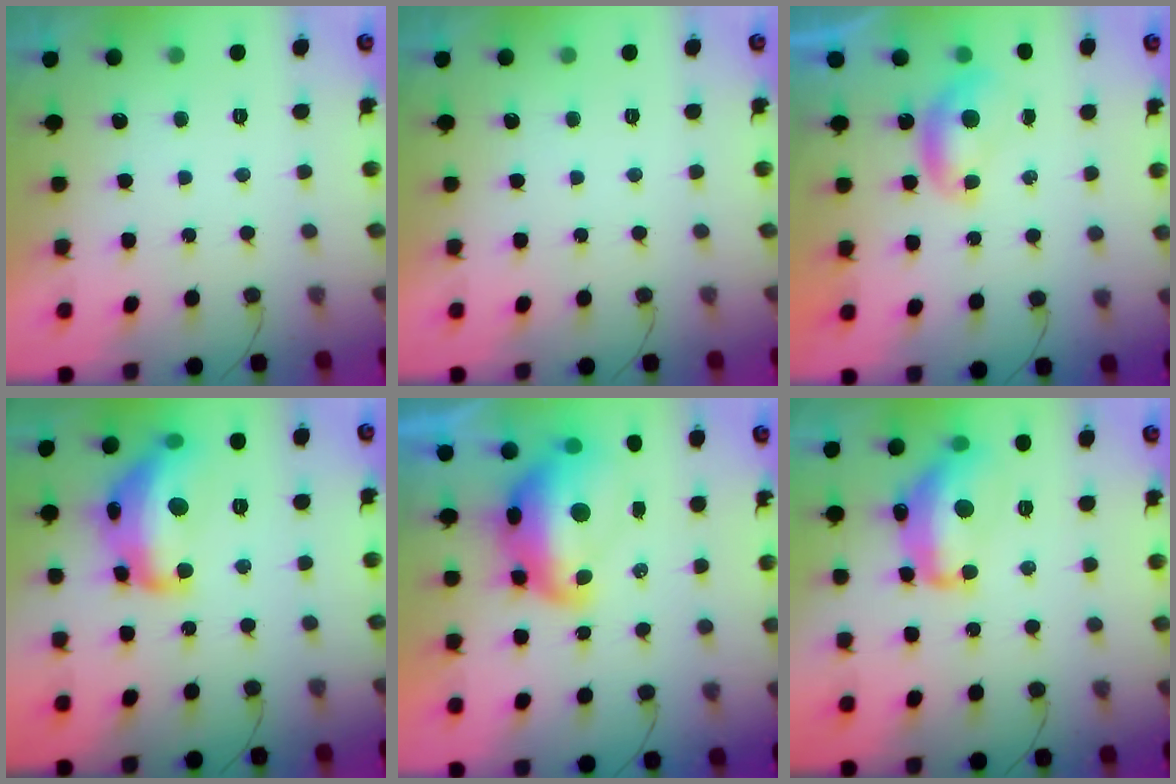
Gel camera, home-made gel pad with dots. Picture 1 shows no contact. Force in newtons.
{"total": 0.0}
{"total": 6.5, "press": 6.4, "slide": 0.9}
{"total": 19.6, "press": 19.5, "slide": 1.1}
{"total": 15.1, "press": 15.0, "slide": 1.1}
{"total": 15.1, "press": 15.1, "slide": 0.9}